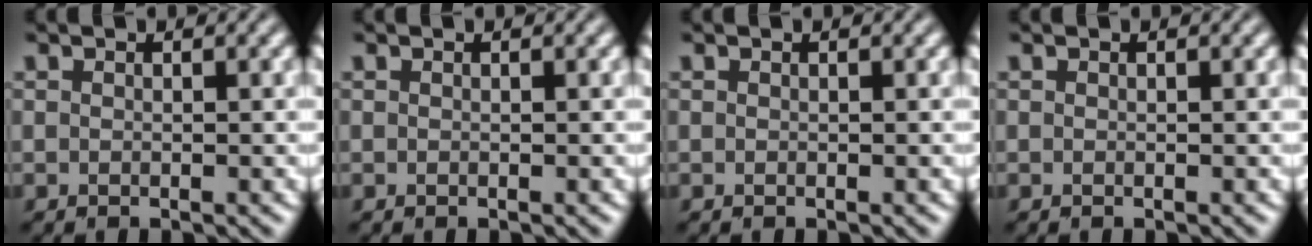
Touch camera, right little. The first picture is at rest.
{"total": 0.0}
{"total": 0.0}
{"total": 0.0}